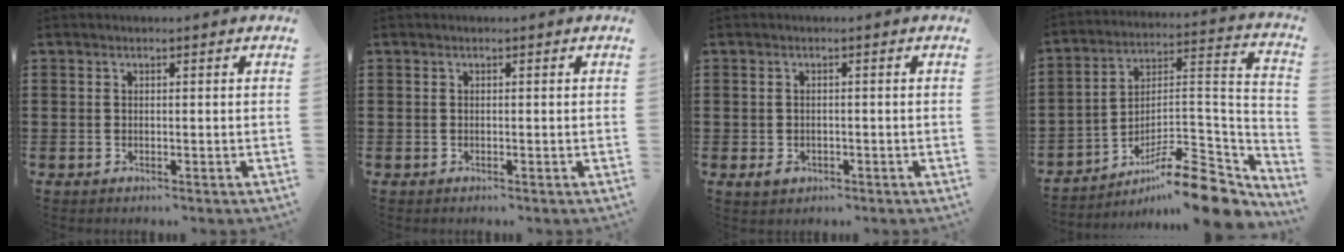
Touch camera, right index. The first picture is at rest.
{"total": 0.0}
{"total": 1.6, "force": [-0.5, 1.1, 1.1], "torque": [-0.024, 0.002, -0.011]}
{"total": 12.6, "force": [-9.5, 2.9, 7.8], "torque": [-0.103, 0.027, -0.176]}